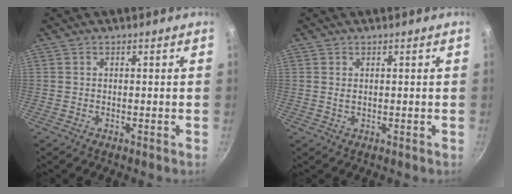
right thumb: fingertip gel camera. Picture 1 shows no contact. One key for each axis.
{"total": 1.0, "fx": 0.3, "fy": 0.5, "fz": 0.8, "tx": -0.015, "ty": 0.001, "tz": 0.005}